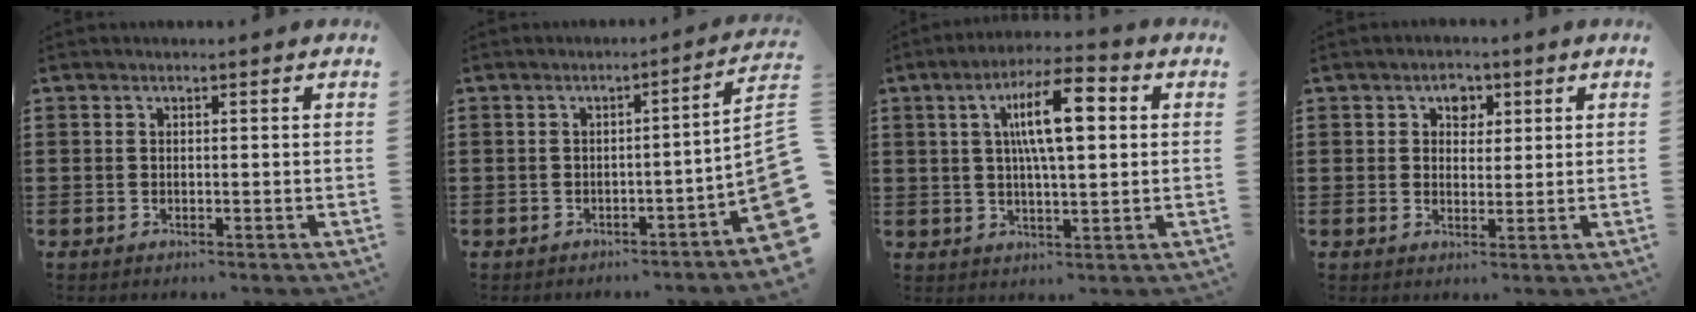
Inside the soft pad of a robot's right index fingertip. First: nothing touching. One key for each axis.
{"total": 4.4, "fx": -1.8, "fy": 0.2, "fz": 4.0, "tx": -0.067, "ty": -0.017, "tz": -0.033}
{"total": 10.4, "fx": 2.5, "fy": 2.9, "fz": 9.7, "tx": -0.190, "ty": 0.008, "tz": 0.034}
{"total": 2.9, "fx": 1.3, "fy": 2.3, "fz": 1.3, "tx": -0.027, "ty": 0.007, "tz": 0.019}